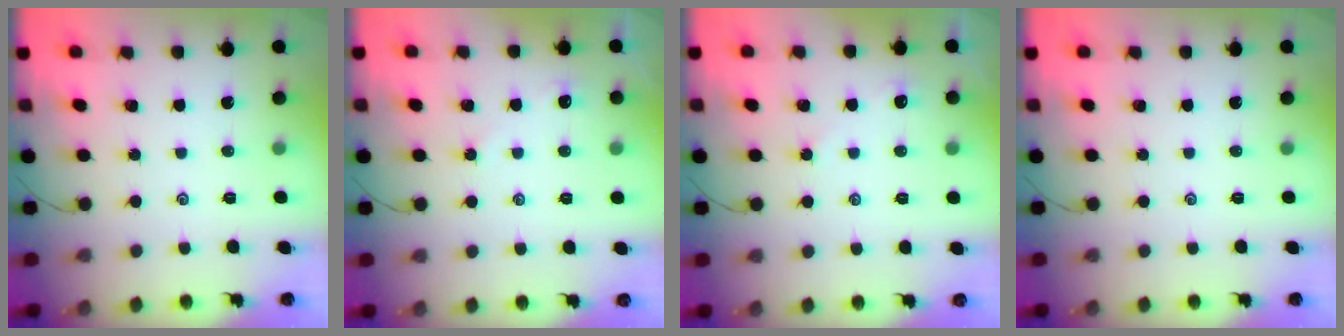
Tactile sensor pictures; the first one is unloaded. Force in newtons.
{"total": 2.3, "press": 2.3, "slide": 0.3}
{"total": 2.3, "press": 2.3, "slide": 0.3}
{"total": 0.0}